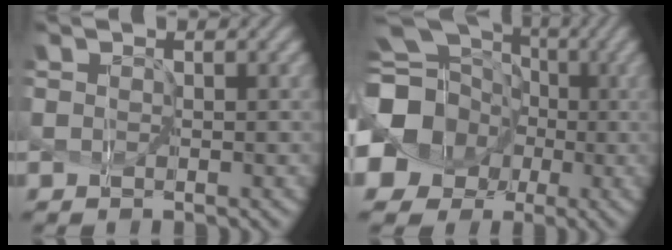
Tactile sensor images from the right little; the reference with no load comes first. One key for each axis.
{"total": 16.1, "fx": -3.5, "fy": 14.9, "fz": 5.0, "tx": -0.168, "ty": -0.003, "tz": -0.077}